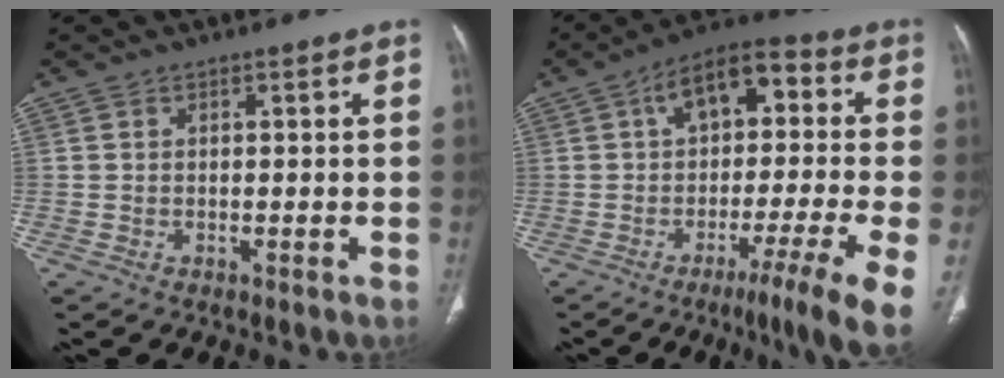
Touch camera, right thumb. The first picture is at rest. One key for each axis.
{"total": 17.8, "fx": -2.6, "fy": 4.4, "fz": 17.0, "tx": -0.251, "ty": 0.032, "tz": -0.049}